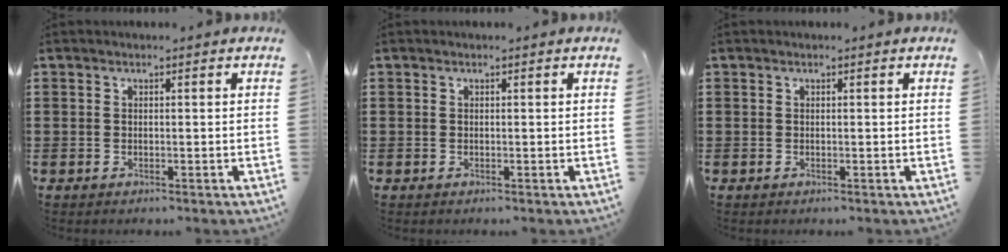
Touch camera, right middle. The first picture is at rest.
{"total": 0.0}
{"total": 0.0}